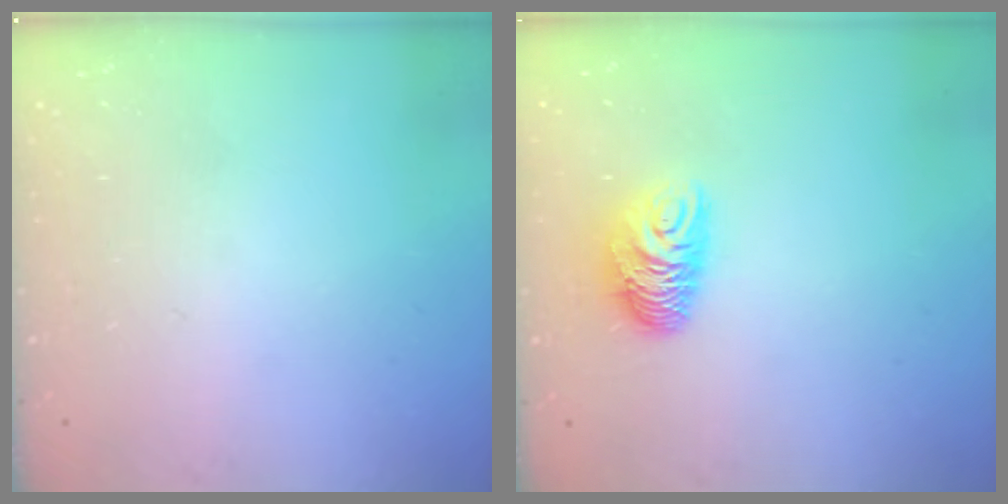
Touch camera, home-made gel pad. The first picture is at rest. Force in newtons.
{"total": 8.6, "press": 8.6, "slide": 0.1}